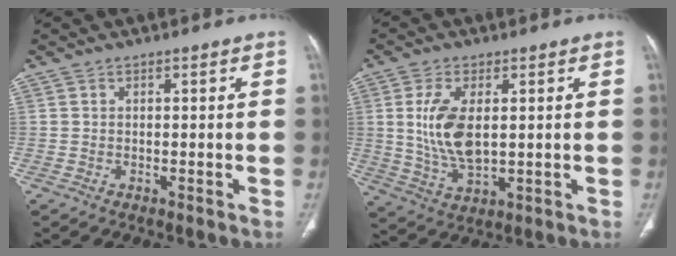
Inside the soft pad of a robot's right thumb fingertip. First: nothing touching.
{"total": 10.2, "force": [1.4, 4.9, 8.8], "torque": [-0.181, -0.016, 0.037]}